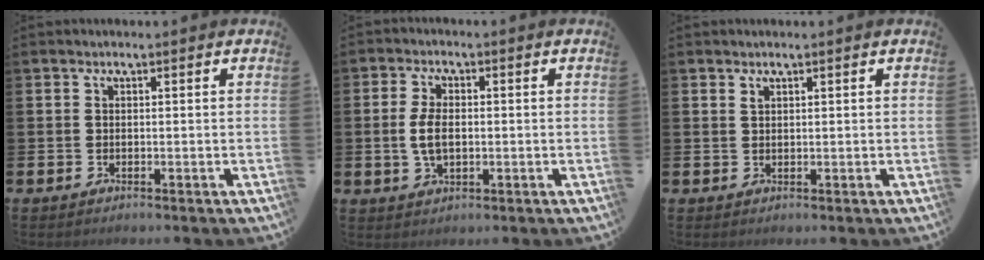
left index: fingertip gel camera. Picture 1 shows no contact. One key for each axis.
{"total": 4.4, "fx": 0.1, "fy": 2.5, "fz": 3.6, "tx": -0.078, "ty": 0.002, "tz": -0.005}
{"total": 0.9, "fx": 0.8, "fy": 0.3, "fz": 0.3, "tx": 0.006, "ty": -0.003, "tz": 0.011}